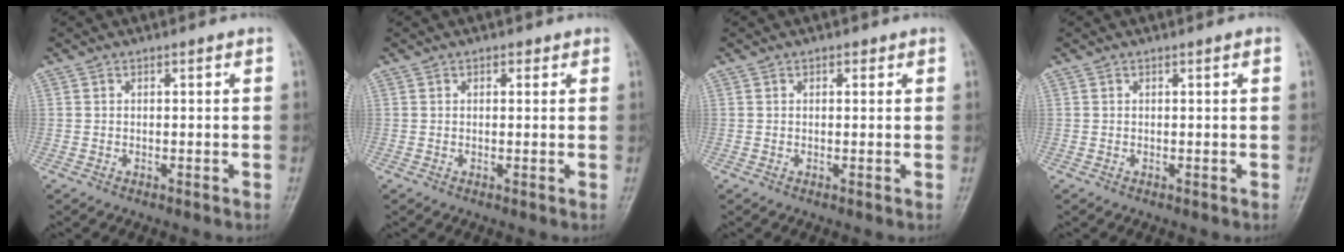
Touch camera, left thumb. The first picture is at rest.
{"total": 1.2, "force": [0.7, 0.8, 0.5], "torque": [0.004, -0.002, 0.005]}
{"total": 1.0, "force": [0.6, 0.7, 0.5], "torque": [0.002, -0.002, 0.004]}
{"total": 0.5, "force": [0.2, 0.0, 0.5], "torque": [-0.008, 0.001, 0.002]}